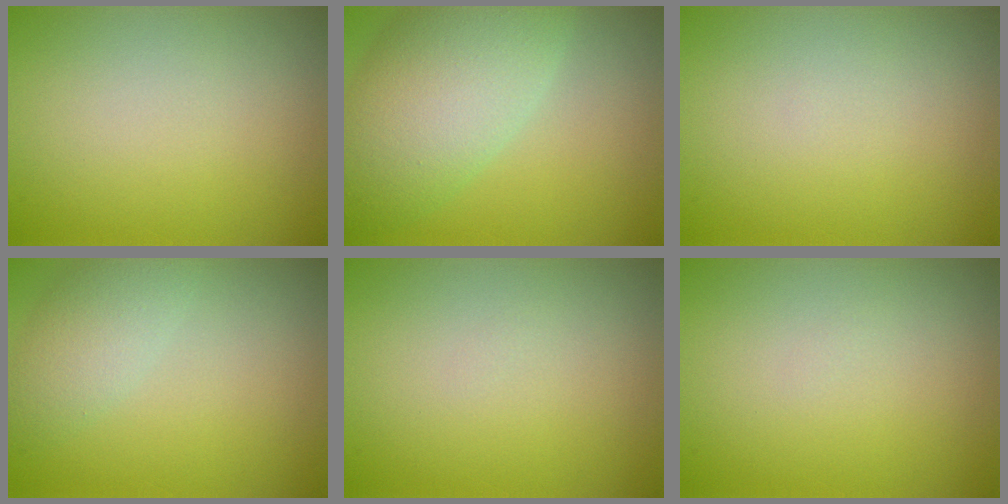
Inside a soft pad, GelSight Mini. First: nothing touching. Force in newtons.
{"total": 8.4, "press": 8.4, "slide": 0.6}
{"total": 0.0}
{"total": 3.0, "press": 3.0, "slide": 0.1}
{"total": 0.0}
{"total": 0.0}